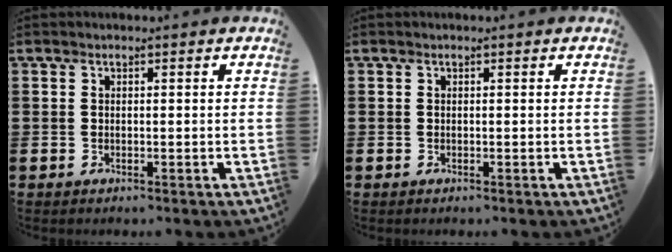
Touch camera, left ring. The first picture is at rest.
{"total": 0.0}